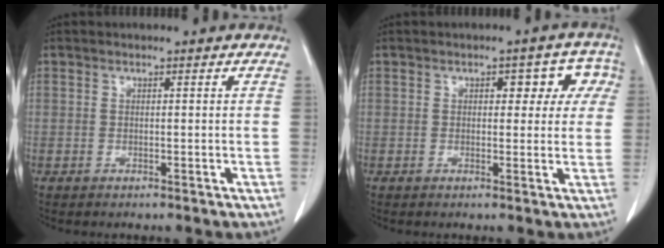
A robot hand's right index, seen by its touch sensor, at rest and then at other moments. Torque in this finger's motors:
{"motor_torque": [0.11, 0.02, 0.04, 0.00]}